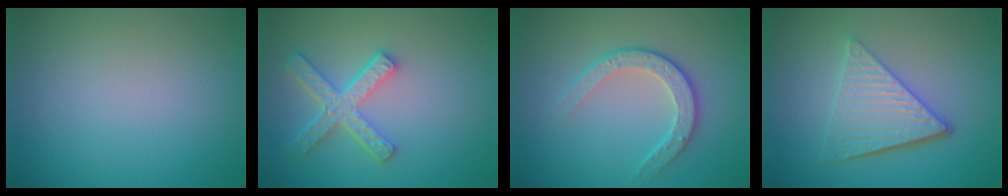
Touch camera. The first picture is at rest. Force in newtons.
{"total": 5.0, "press": 3.9, "slide": 3.1}
{"total": 3.5, "press": 2.9, "slide": 1.9}
{"total": 5.7, "press": 3.9, "slide": 4.1}